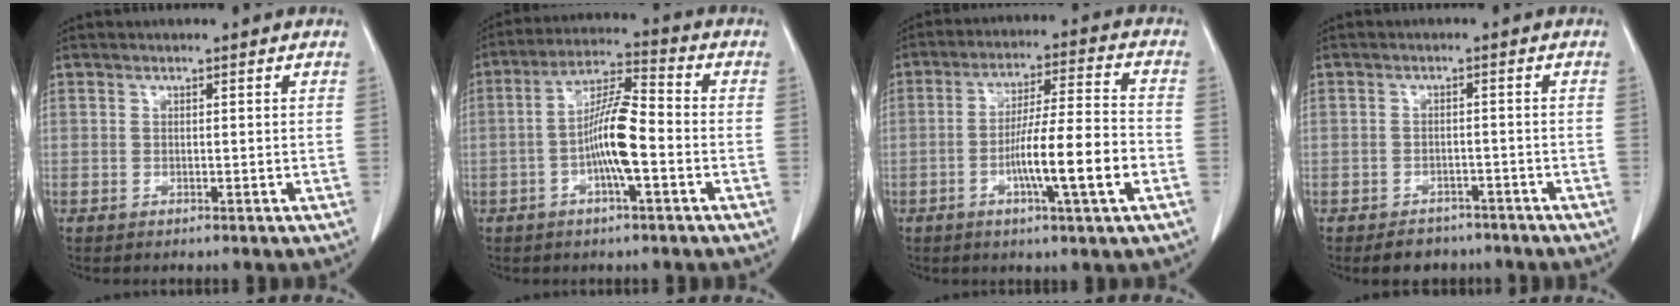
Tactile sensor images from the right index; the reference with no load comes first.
{"total": 9.0, "force": [-2.2, 1.3, 8.7], "torque": [-0.168, 0.013, -0.045]}
{"total": 11.8, "force": [-3.7, 0.1, 11.2], "torque": [-0.190, -0.001, -0.065]}
{"total": 4.5, "force": [-3.7, 2.6, 0.6], "torque": [-0.008, 0.007, -0.050]}